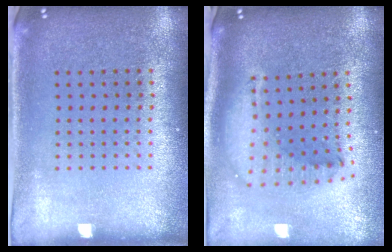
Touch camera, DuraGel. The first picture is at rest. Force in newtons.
{"total": 2.1, "press": 1.7, "slide": 1.3}